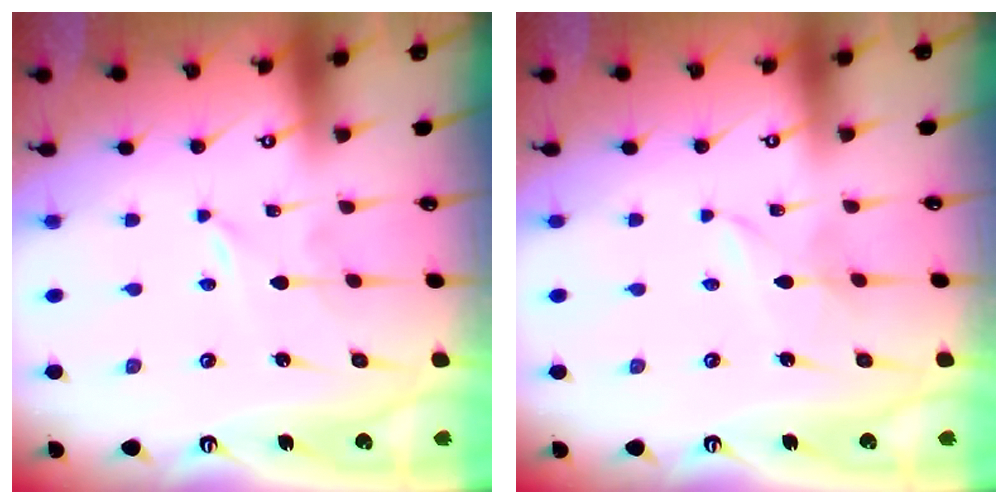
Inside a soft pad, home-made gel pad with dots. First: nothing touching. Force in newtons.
{"total": 1.1, "press": 1.1, "slide": 0.1}